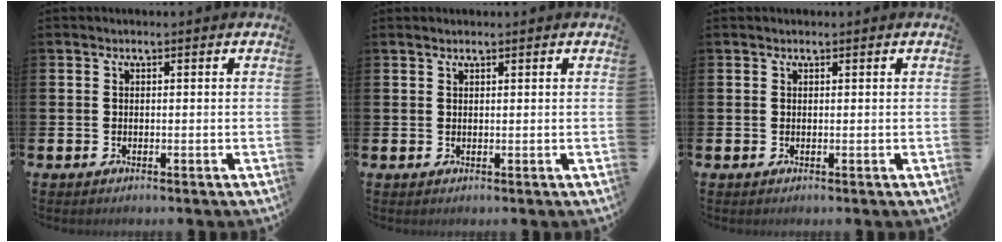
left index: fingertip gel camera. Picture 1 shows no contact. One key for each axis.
{"total": 0.7, "fx": 0.7, "fy": 0.1, "fz": 0.1, "tx": 0.004, "ty": -0.001, "tz": 0.011}
{"total": 0.0}